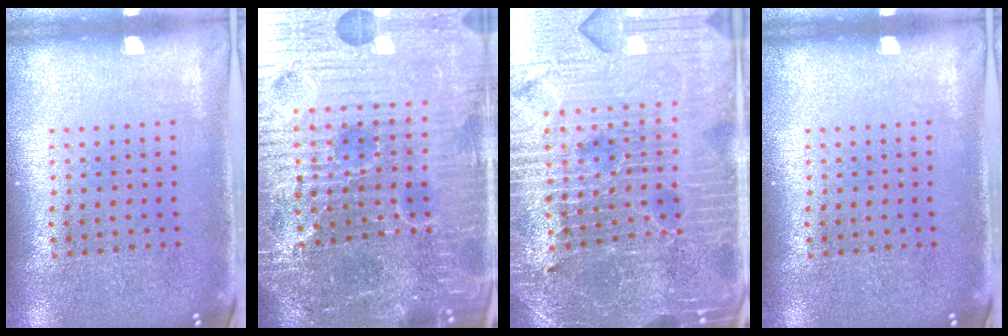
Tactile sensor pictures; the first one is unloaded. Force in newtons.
{"total": 7.3, "press": 6.5, "slide": 3.2}
{"total": 5.1, "press": 4.8, "slide": 1.7}
{"total": 0.0}